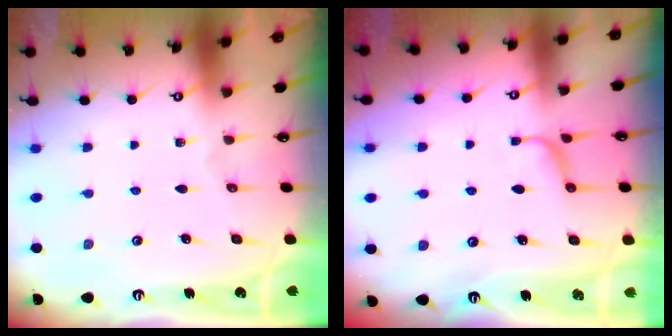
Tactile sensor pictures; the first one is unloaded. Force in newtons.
{"total": 1.2, "press": 1.0, "slide": 0.6}